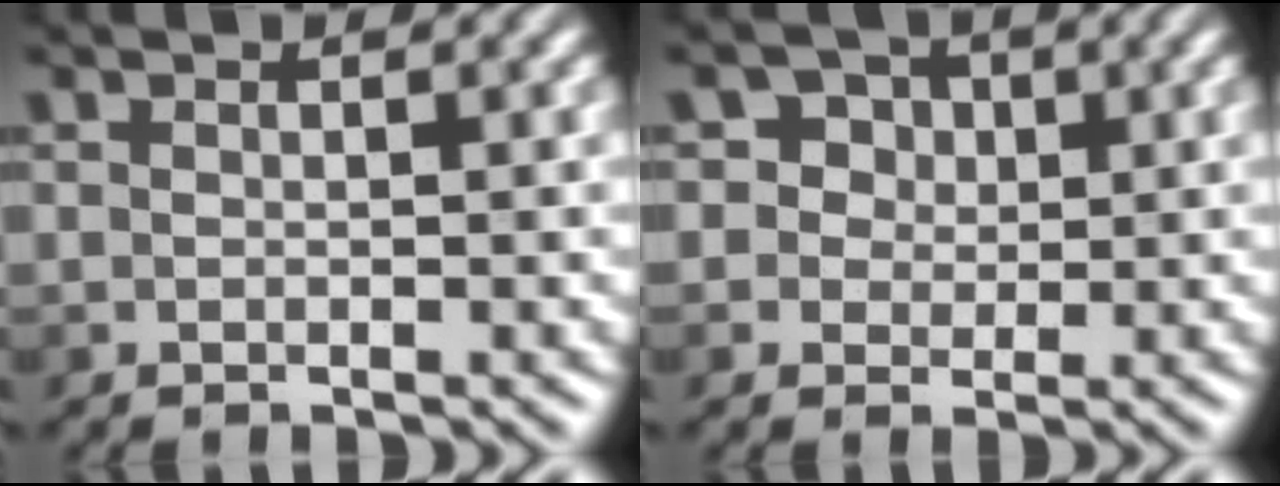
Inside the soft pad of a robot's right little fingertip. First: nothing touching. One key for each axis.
{"total": 4.1, "fx": 2.0, "fy": 3.3, "fz": 1.5, "tx": -0.016, "ty": 0.006, "tz": 0.017}